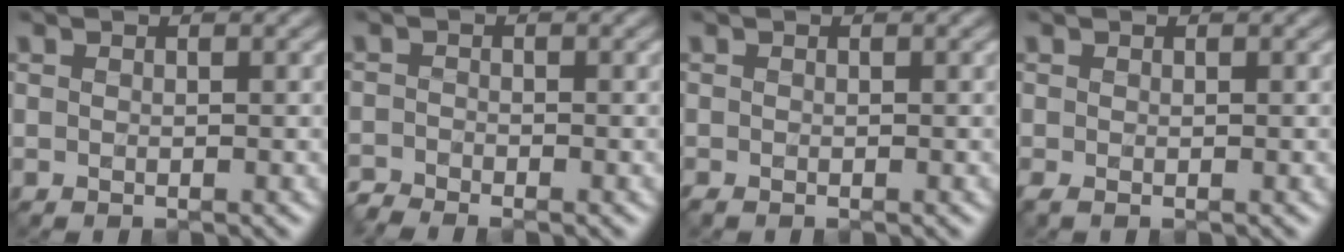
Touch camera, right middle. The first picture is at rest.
{"total": 1.7, "force": [-1.7, 0.2, 0.2], "torque": [-0.005, -0.010, -0.041]}
{"total": 0.6, "force": [-0.5, 0.1, 0.3], "torque": [-0.006, -0.007, -0.011]}
{"total": 0.6, "force": [-0.3, 0.2, 0.5], "torque": [-0.014, -0.007, -0.004]}